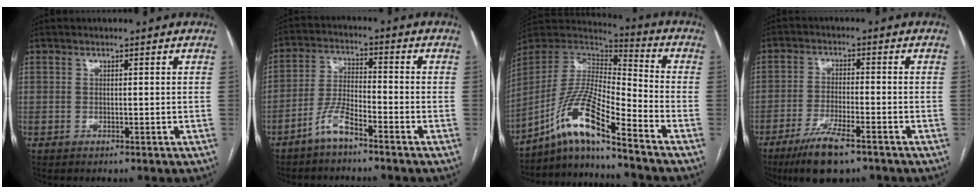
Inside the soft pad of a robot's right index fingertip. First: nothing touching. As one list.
[{"total": 5.5, "force": [-4.1, 0.9, 3.6], "torque": [-0.085, 0.003, -0.084]}, {"total": 13.5, "force": [-9.7, 0.5, 9.4], "torque": [-0.191, 0.009, -0.182]}, {"total": 8.7, "force": [-5.9, 1.6, 6.1], "torque": [-0.115, -0.018, -0.101]}]